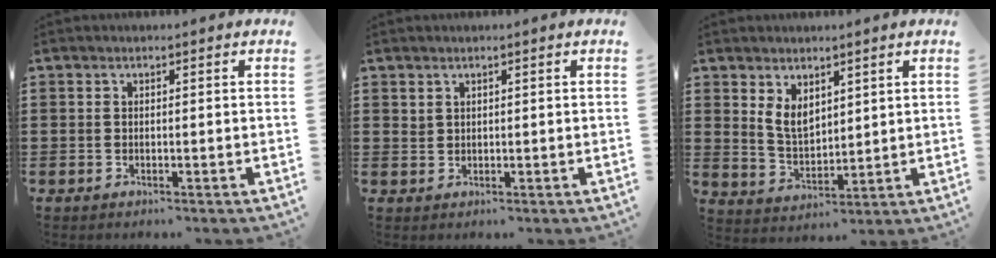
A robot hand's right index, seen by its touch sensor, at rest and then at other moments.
{"total": 1.3, "force": [1.1, 0.7, 0.2], "torque": [-0.005, 0.001, 0.022]}
{"total": 5.0, "force": [2.7, 3.1, 2.9], "torque": [-0.067, 0.004, 0.050]}